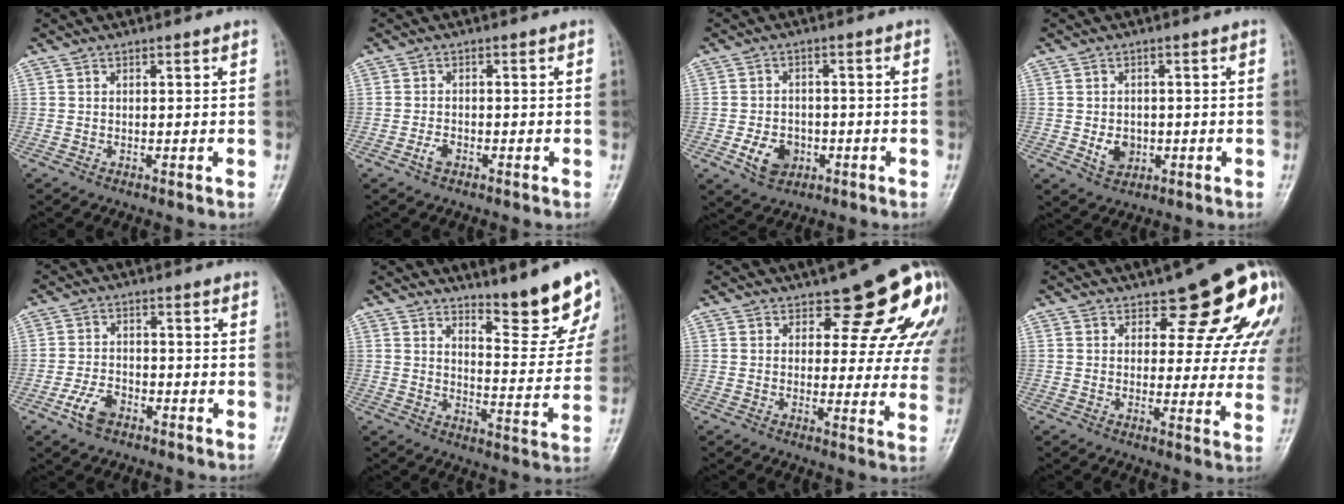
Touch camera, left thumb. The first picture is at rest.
{"total": 1.9, "force": [-1.3, 1.0, 1.0], "torque": [-0.025, 0.006, -0.025]}
{"total": 6.2, "force": [-2.4, 4.6, 3.3], "torque": [-0.044, 0.011, -0.037]}
{"total": 4.1, "force": [-1.0, 3.3, 2.2], "torque": [-0.026, 0.001, -0.010]}
{"total": 5.1, "force": [-3.1, 2.9, 2.9], "torque": [-0.057, 0.015, -0.059]}
{"total": 11.8, "force": [9.3, 2.4, 6.9], "torque": [-0.058, -0.076, 0.131]}
{"total": 13.9, "force": [7.7, 6.4, 9.7], "torque": [-0.069, -0.045, 0.079]}
{"total": 14.6, "force": [7.3, 6.5, 10.8], "torque": [-0.088, -0.039, 0.081]}